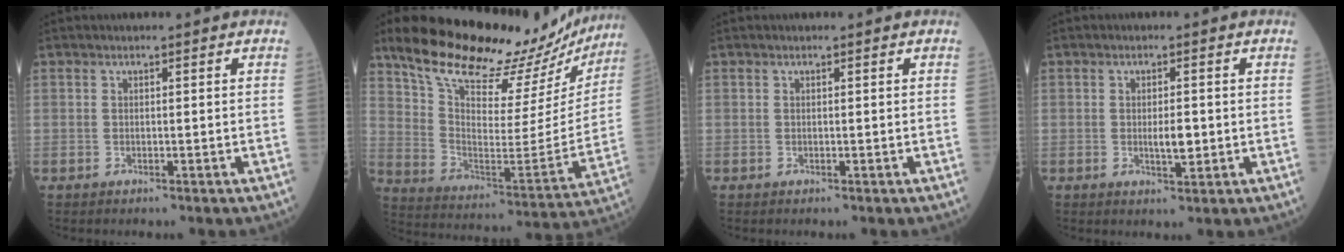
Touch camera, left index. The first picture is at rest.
{"total": 26.7, "force": [23.5, 7.7, 10.1], "torque": [-0.165, -0.043, 0.328]}
{"total": 0.0}
{"total": 2.9, "force": [-0.2, 0.9, 2.7], "torque": [-0.050, -0.002, 0.000]}